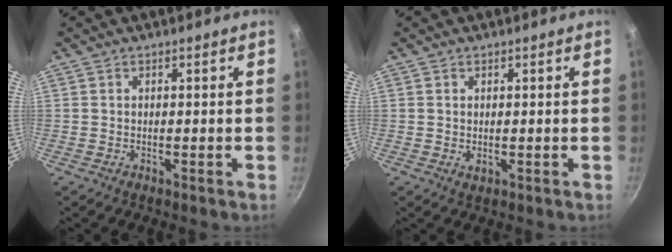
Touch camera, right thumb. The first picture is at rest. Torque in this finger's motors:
{"motor_torque": [-0.25, 0.24, 0.36, 0.05, -0.03]}